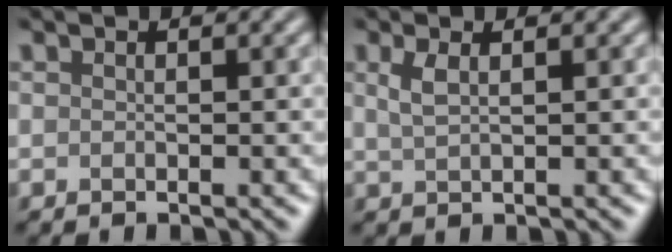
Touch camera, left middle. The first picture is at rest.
{"total": 1.9, "force": [0.8, 0.7, 1.6], "torque": [-0.032, 0.001, 0.018]}